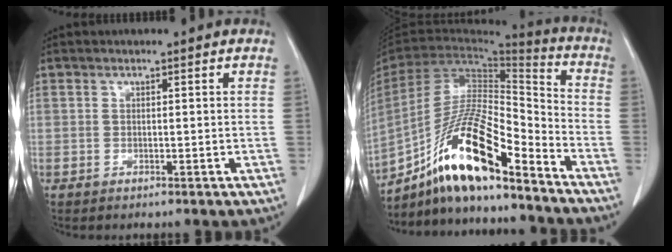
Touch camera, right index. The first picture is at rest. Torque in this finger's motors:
{"motor_torque": [1.32, -0.82, 1.05, 0.21]}